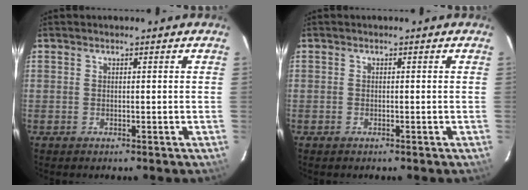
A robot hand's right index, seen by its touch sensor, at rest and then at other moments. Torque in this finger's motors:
{"motor_torque": [-0.08, -0.04, -0.08, 0.00]}